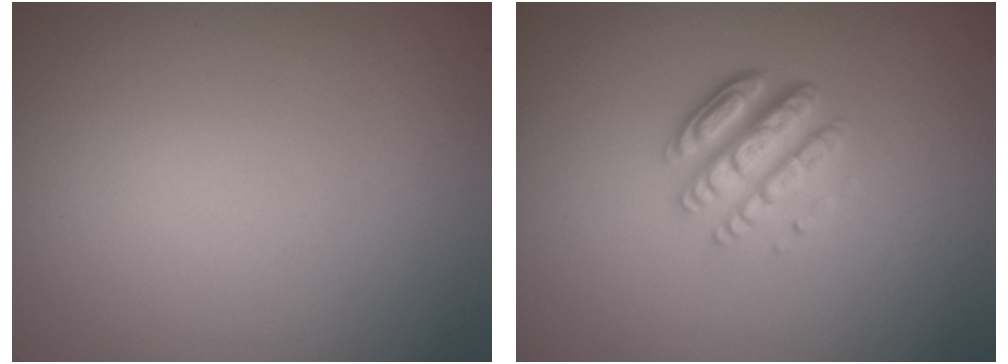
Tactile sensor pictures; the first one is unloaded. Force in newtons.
{"total": 4.4, "press": 3.3, "slide": 2.9}